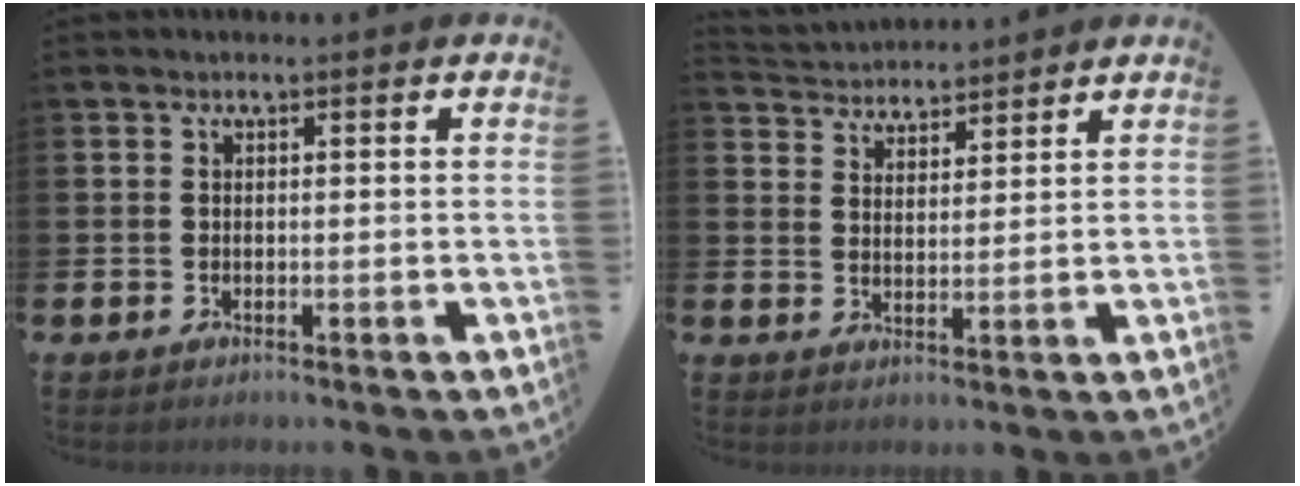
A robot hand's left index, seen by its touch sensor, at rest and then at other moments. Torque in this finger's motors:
{"motor_torque": [0.62, -0.97, 0.21, 0.02]}